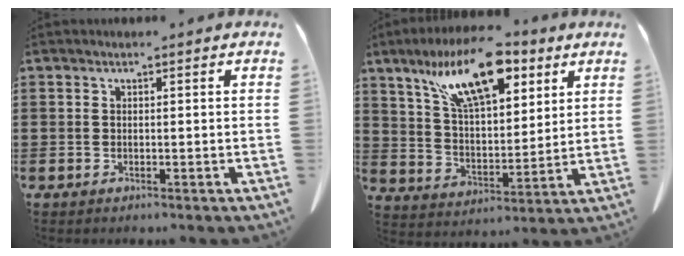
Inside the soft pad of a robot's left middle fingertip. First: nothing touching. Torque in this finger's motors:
{"motor_torque": [2.14, 0.00, 0.56, 0.21]}